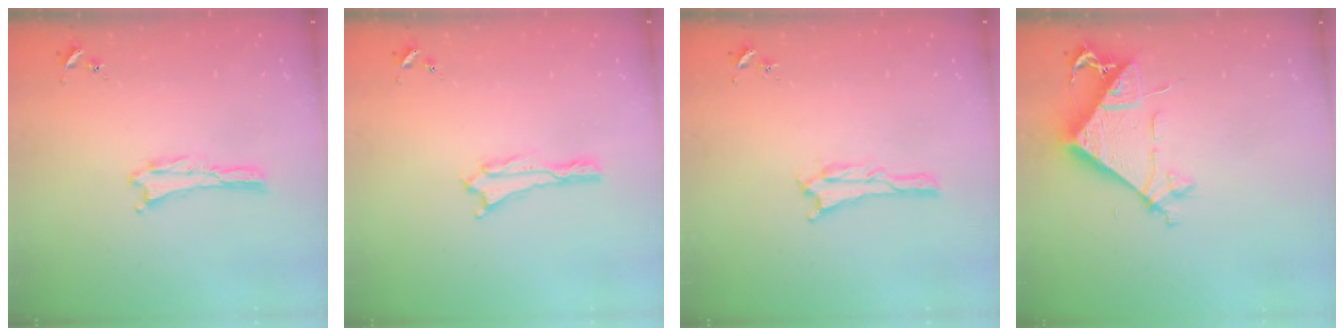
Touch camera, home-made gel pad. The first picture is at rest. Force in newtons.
{"total": 0.0}
{"total": 0.6, "press": 0.6, "slide": 0.1}
{"total": 7.6, "press": 7.5, "slide": 1.2}